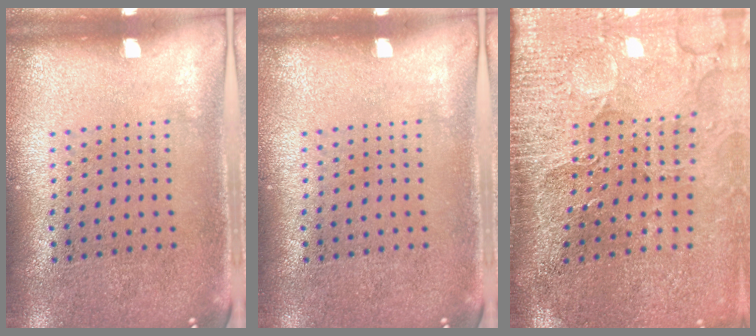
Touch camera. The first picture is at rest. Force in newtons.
{"total": 0.0}
{"total": 3.5, "press": 3.4, "slide": 1.1}